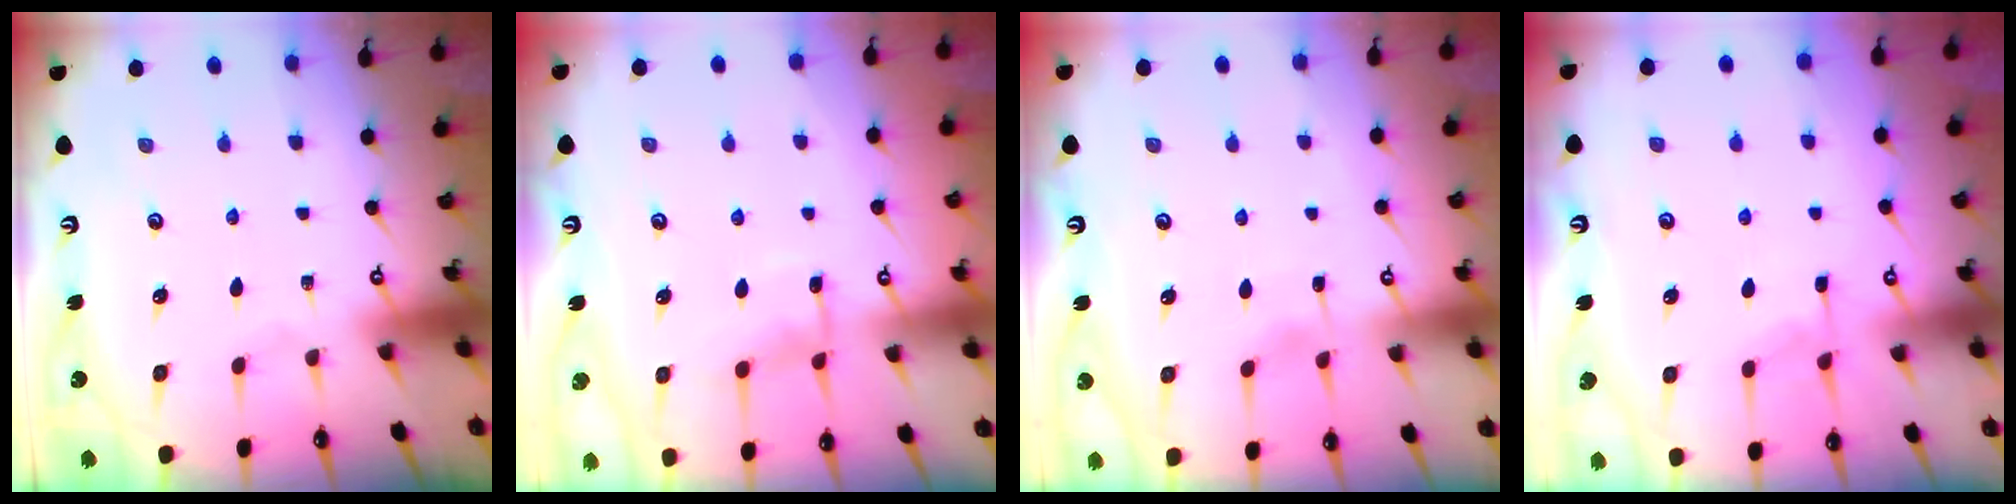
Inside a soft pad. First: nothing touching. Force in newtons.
{"total": 7.7, "press": 7.7, "slide": 0.8}
{"total": 2.8, "press": 2.8, "slide": 0.4}
{"total": 4.0, "press": 3.9, "slide": 0.5}